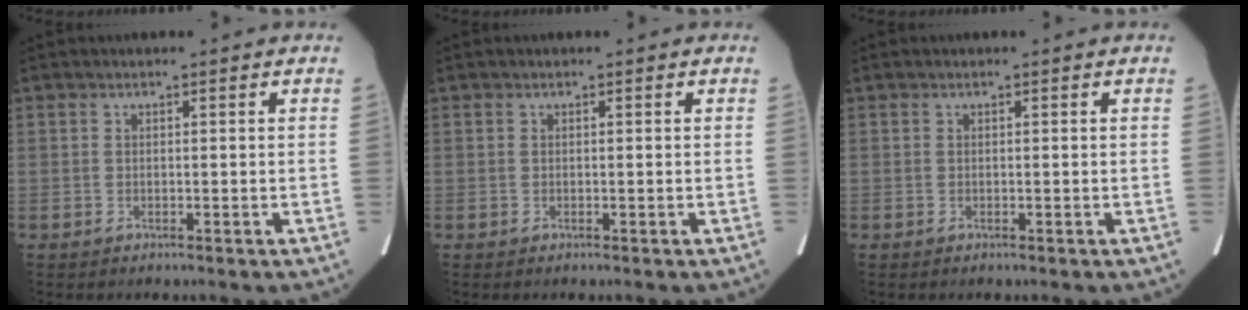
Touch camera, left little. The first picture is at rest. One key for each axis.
{"total": 0.0}
{"total": 0.0}